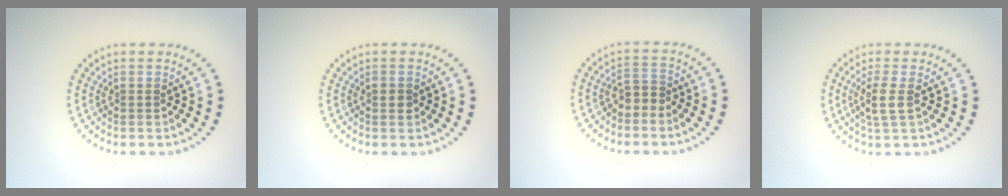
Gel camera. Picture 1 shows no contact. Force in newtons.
{"total": 1.0, "press": 1.0, "slide": 0.1}
{"total": 1.6, "press": 1.4, "slide": 0.9}
{"total": 2.4, "press": 2.0, "slide": 1.3}